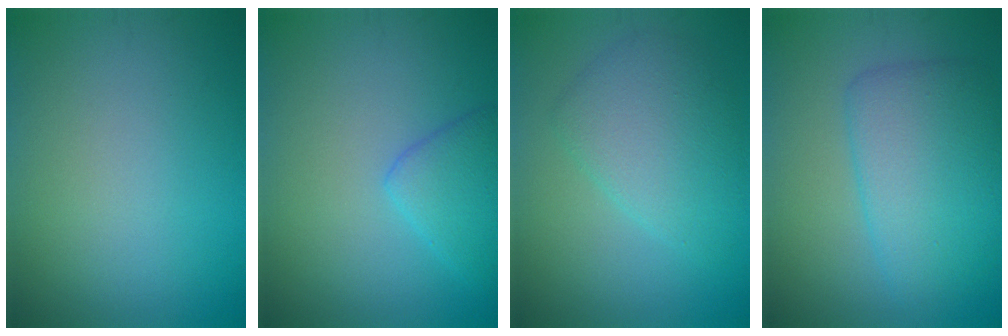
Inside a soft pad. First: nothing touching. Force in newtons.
{"total": 2.8, "press": 2.8, "slide": 0.1}
{"total": 4.6, "press": 4.6, "slide": 0.2}
{"total": 5.7, "press": 5.6, "slide": 0.2}